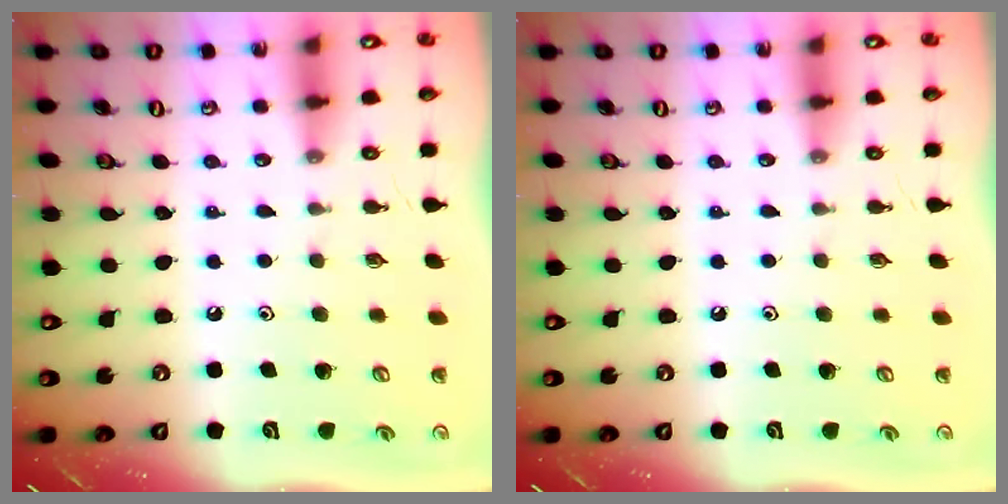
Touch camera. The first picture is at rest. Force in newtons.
{"total": 0.0}